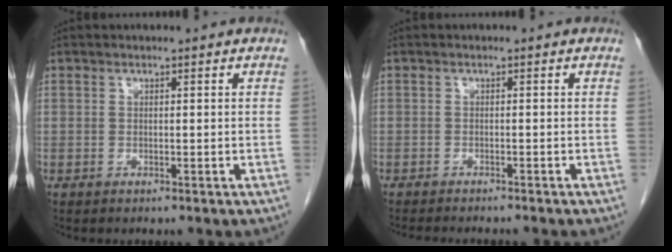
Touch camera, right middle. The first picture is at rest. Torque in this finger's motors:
{"motor_torque": [1.09, -1.05, 0.08, 0.02]}